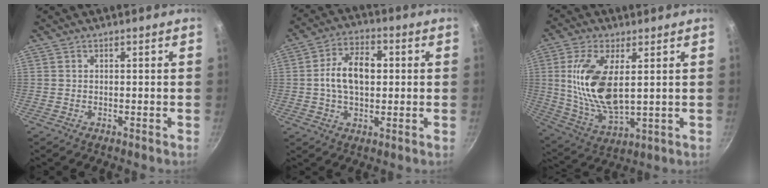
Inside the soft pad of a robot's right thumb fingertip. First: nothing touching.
{"total": 10.7, "force": [0.7, 6.6, 8.5], "torque": [-0.140, 0.017, 0.011]}
{"total": 15.3, "force": [2.5, 6.9, 13.4], "torque": [-0.271, -0.019, 0.061]}